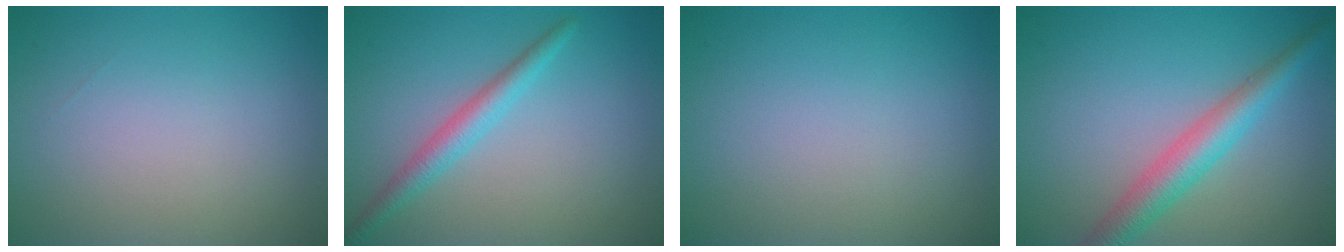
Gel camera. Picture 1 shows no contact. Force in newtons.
{"total": 2.5, "press": 2.5, "slide": 0.1}
{"total": 0.0}
{"total": 4.1, "press": 4.1, "slide": 0.0}